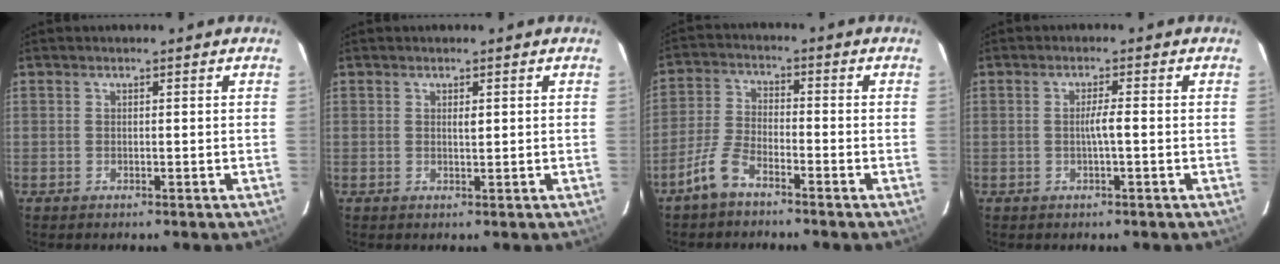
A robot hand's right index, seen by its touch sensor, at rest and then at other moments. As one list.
[{"total": 0.8, "force": [0.3, 0.2, 0.8], "torque": [-0.015, -0.001, 0.004]}, {"total": 5.6, "force": [-4.2, 1.7, 3.3], "torque": [-0.086, -0.001, -0.089]}, {"total": 2.1, "force": [-0.3, -0.1, 2.1], "torque": [-0.039, 0.001, -0.006]}]